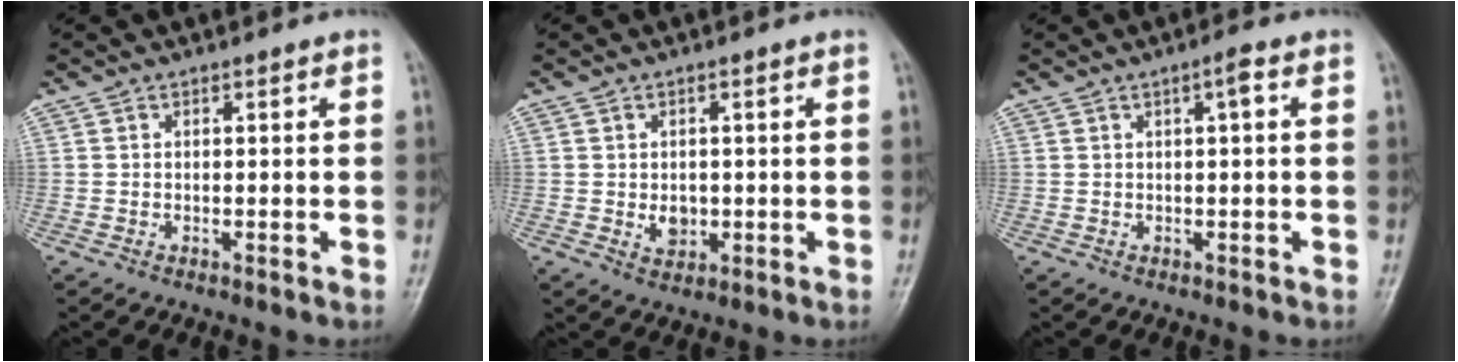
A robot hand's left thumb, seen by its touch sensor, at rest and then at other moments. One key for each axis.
{"total": 3.4, "fx": -0.3, "fy": 2.7, "fz": 2.2, "tx": -0.023, "ty": -0.002, "tz": 0.003}
{"total": 2.1, "fx": 0.6, "fy": 0.3, "fz": 2.0, "tx": -0.035, "ty": 0.004, "tz": 0.007}